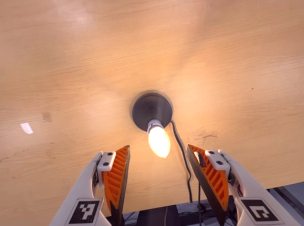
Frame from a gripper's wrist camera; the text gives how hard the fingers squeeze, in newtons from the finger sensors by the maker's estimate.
{"total": 0.0}